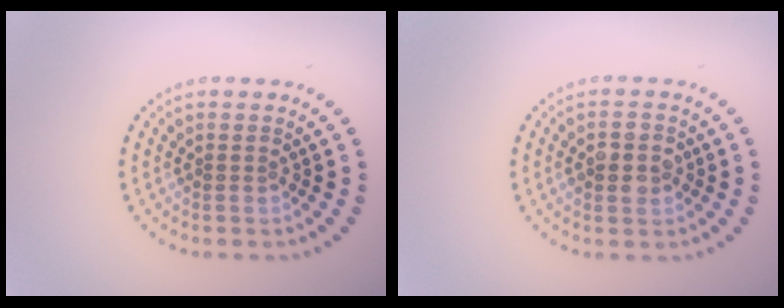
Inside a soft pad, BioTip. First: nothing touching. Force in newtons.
{"total": 2.7, "press": 2.7, "slide": 0.2}